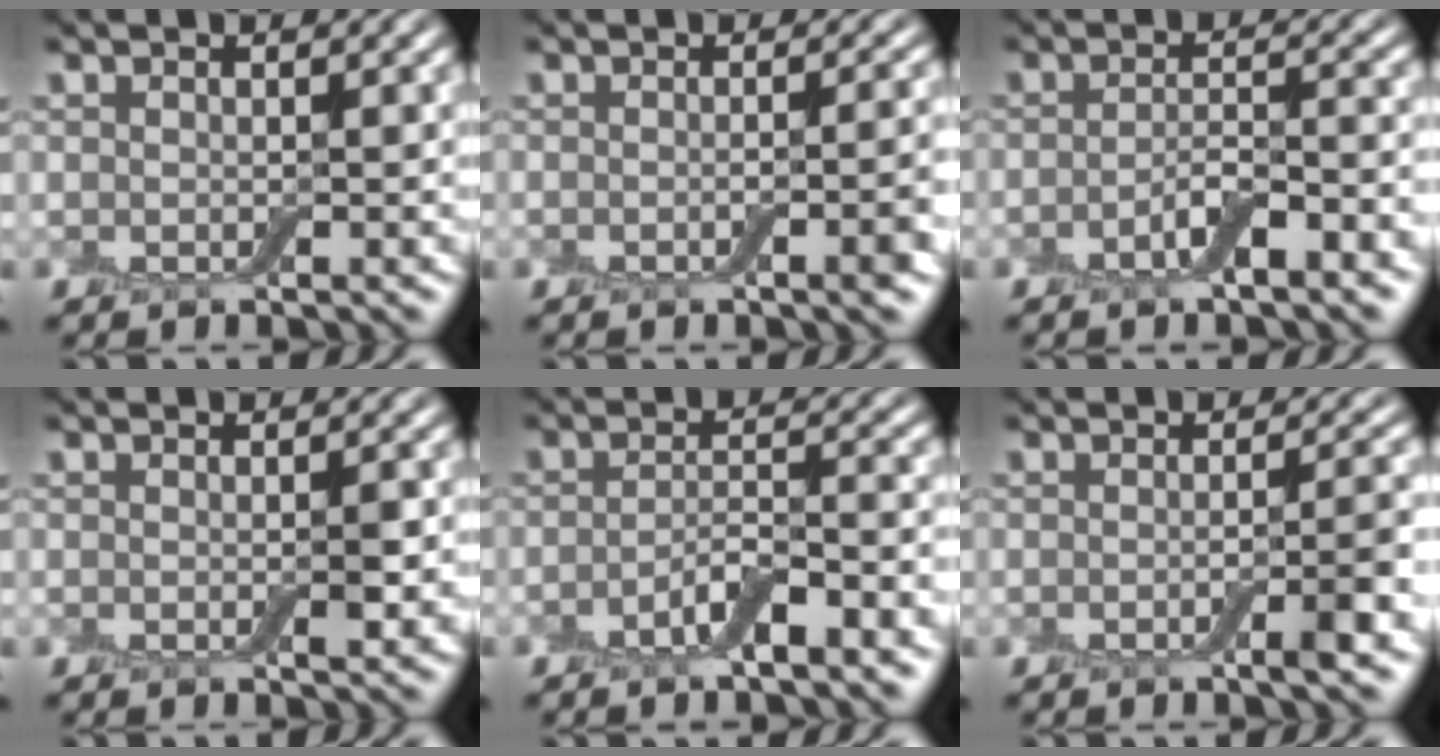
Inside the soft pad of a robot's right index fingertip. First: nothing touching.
{"total": 3.3, "force": [-1.0, 1.0, 3.0], "torque": [-0.031, 0.003, -0.016]}
{"total": 3.6, "force": [-1.8, 0.9, 3.0], "torque": [-0.056, 0.006, -0.037]}
{"total": 1.6, "force": [-0.2, 0.3, 1.5], "torque": [-0.025, -0.003, -0.005]}
{"total": 4.0, "force": [-2.1, 1.1, 3.2], "torque": [-0.061, 0.006, -0.044]}
{"total": 3.4, "force": [-1.1, 0.7, 3.2], "torque": [-0.043, 0.006, -0.024]}